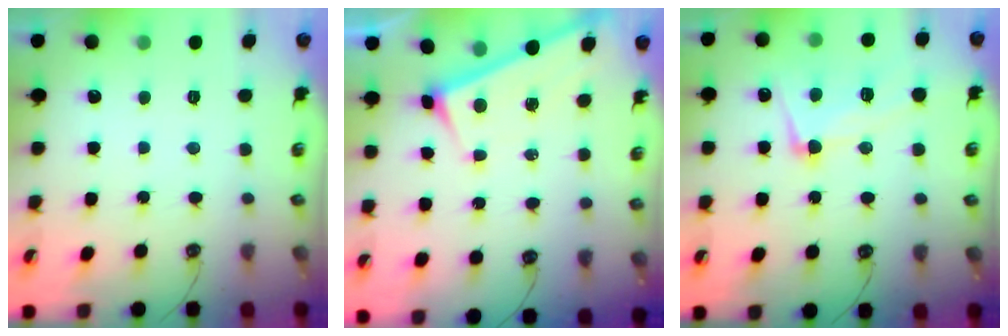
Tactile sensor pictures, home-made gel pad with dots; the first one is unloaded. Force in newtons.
{"total": 3.0, "press": 3.0, "slide": 0.1}
{"total": 7.6, "press": 7.6, "slide": 0.8}